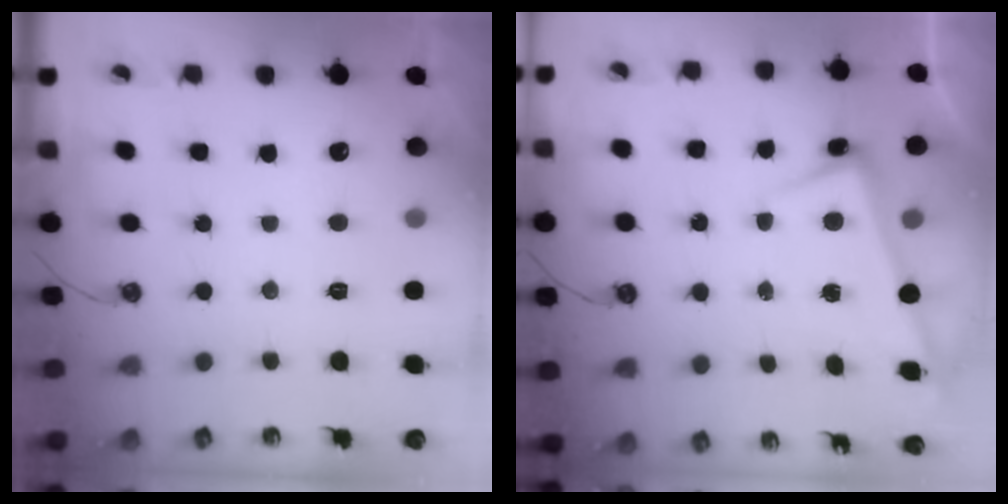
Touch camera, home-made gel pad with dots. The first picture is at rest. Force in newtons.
{"total": 2.3, "press": 2.1, "slide": 0.9}